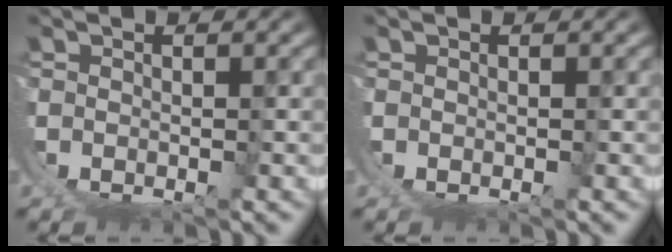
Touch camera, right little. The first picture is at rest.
{"total": 0.0}